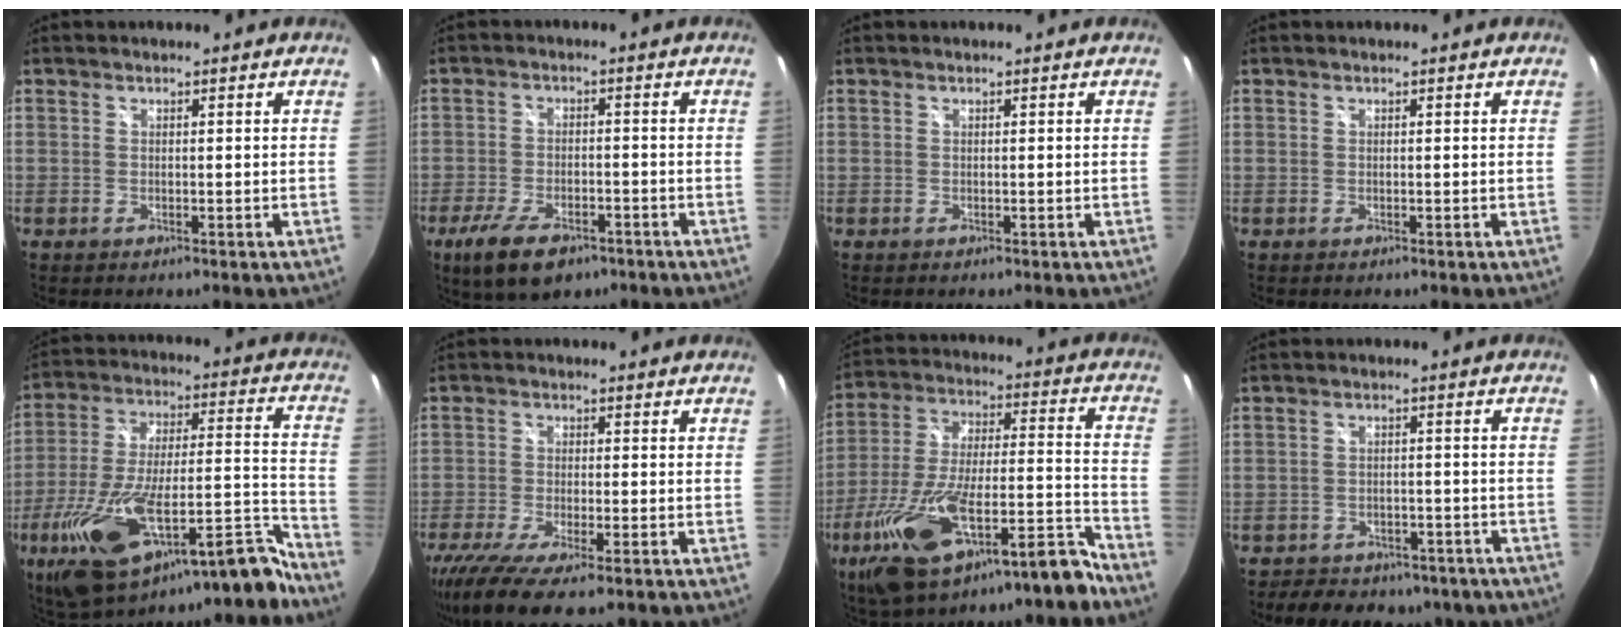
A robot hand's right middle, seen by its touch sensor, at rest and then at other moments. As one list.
[{"total": 10.3, "force": [-6.6, 4.4, 6.5], "torque": [-0.148, -0.021, -0.109]}, {"total": 0.0}, {"total": 0.0}, {"total": 28.3, "force": [-20.9, 7.3, 17.6], "torque": [-0.296, -0.039, -0.322]}, {"total": 12.8, "force": [-9.1, 2.6, 8.5], "torque": [-0.185, -0.053, -0.158]}, {"total": 23.6, "force": [-16.5, 5.8, 15.9], "torque": [-0.284, -0.027, -0.268]}, {"total": 13.5, "force": [-10.4, 6.8, 5.3], "torque": [-0.117, 0.009, -0.128]}]